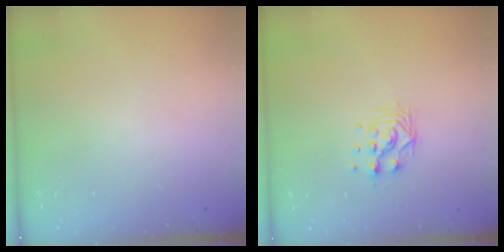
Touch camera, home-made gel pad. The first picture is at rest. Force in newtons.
{"total": 8.8, "press": 8.8, "slide": 0.6}